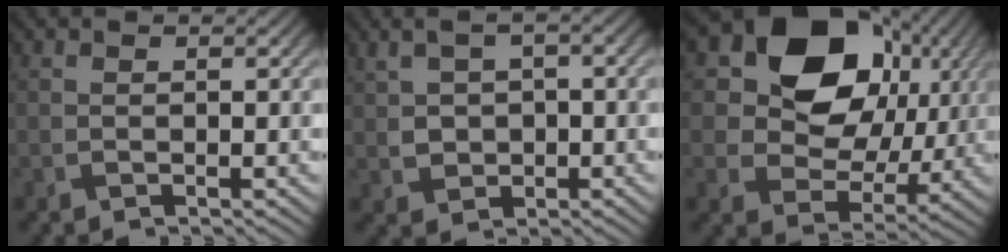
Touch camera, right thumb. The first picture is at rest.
{"total": 4.7, "force": [0.5, 3.3, 3.4], "torque": [-0.079, -0.001, 0.016]}
{"total": 16.3, "force": [6.0, 12.2, 9.1], "torque": [-0.165, 0.024, 0.110]}